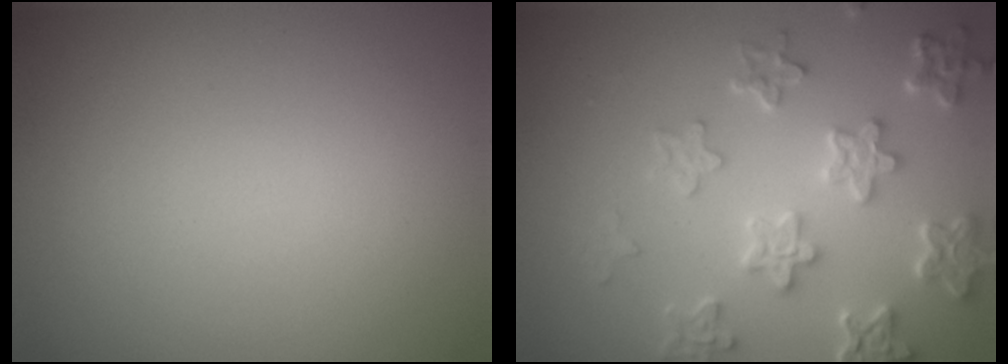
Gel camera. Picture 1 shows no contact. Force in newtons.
{"total": 5.4, "press": 4.4, "slide": 3.1}